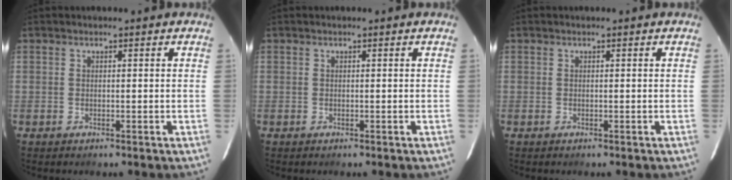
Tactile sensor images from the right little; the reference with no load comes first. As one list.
[{"total": 0.0}, {"total": 0.0}]